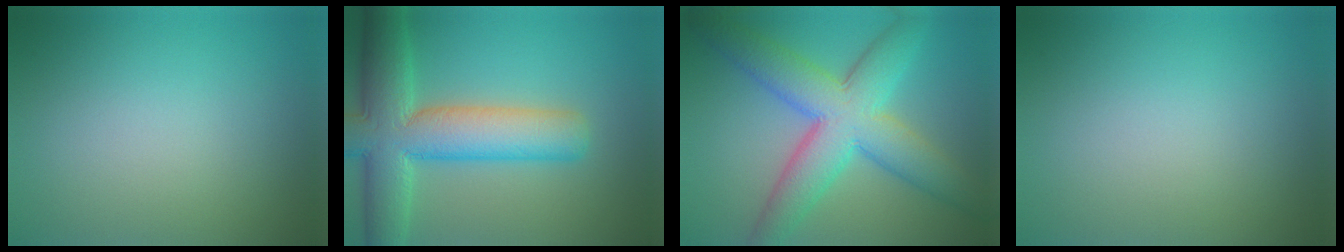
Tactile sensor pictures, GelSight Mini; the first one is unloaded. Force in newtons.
{"total": 10.5, "press": 10.5, "slide": 0.6}
{"total": 9.4, "press": 9.4, "slide": 0.1}
{"total": 0.0}